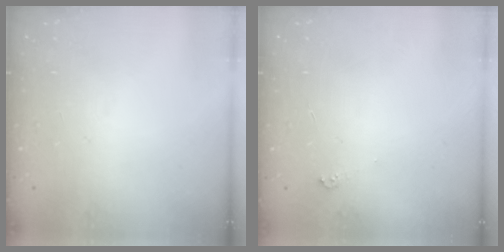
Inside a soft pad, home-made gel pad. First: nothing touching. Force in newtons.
{"total": 3.0, "press": 3.0, "slide": 0.4}